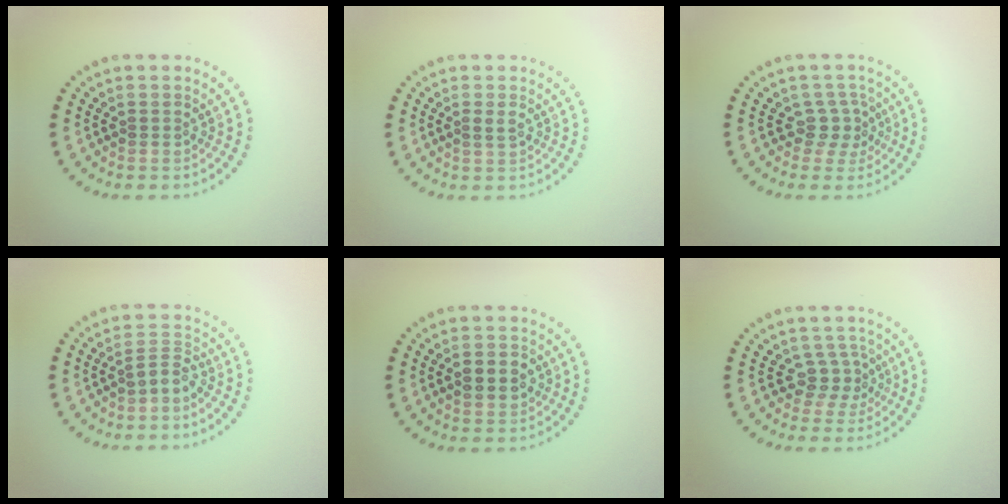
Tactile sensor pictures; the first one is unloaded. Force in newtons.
{"total": 1.0, "press": 1.0, "slide": 0.2}
{"total": 2.1, "press": 1.6, "slide": 1.4}
{"total": 1.9, "press": 1.4, "slide": 1.2}
{"total": 2.4, "press": 2.4, "slide": 0.2}
{"total": 2.1, "press": 1.6, "slide": 1.5}